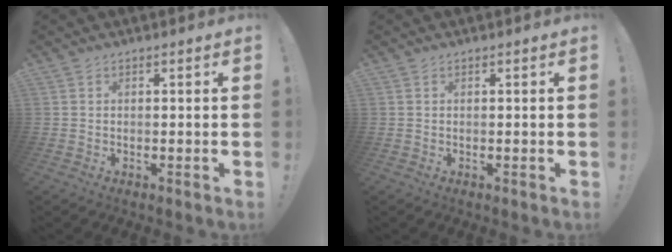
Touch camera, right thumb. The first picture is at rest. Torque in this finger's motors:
{"motor_torque": [-0.02, 0.00, 0.06, -0.06, 0.06]}